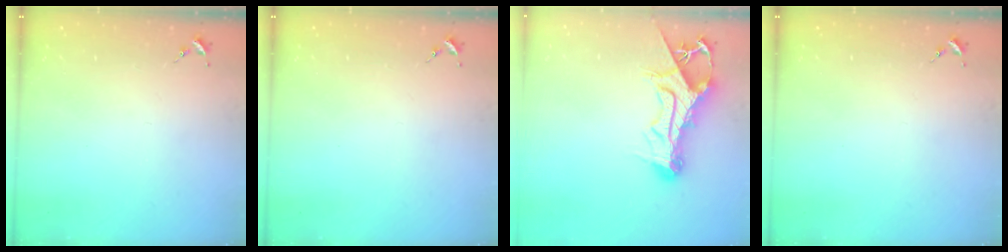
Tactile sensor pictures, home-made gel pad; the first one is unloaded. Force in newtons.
{"total": 0.0}
{"total": 14.1, "press": 14.0, "slide": 1.6}
{"total": 0.0}